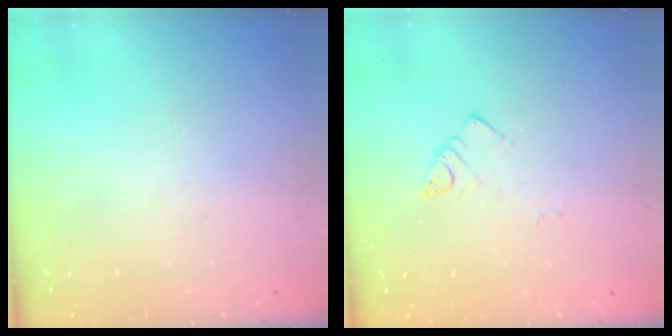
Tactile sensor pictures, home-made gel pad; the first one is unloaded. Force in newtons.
{"total": 2.9, "press": 2.9, "slide": 0.3}